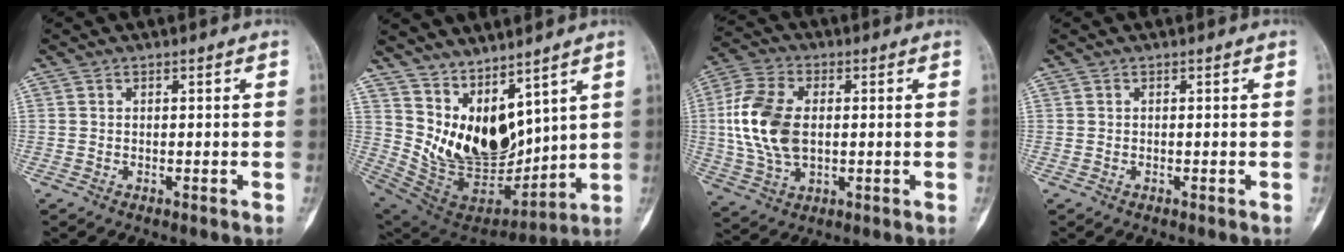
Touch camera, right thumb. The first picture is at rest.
{"total": 16.6, "force": [8.7, 8.3, 11.5], "torque": [-0.158, -0.065, 0.199]}
{"total": 14.1, "force": [0.9, 8.7, 11.1], "torque": [-0.231, 0.006, 0.018]}
{"total": 0.0}